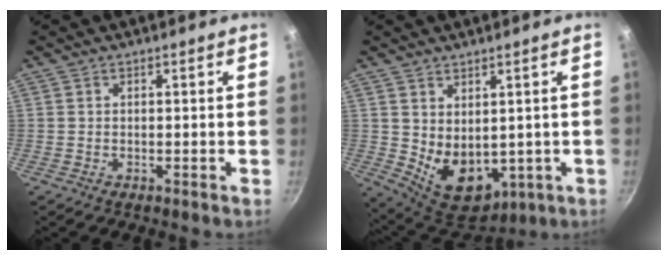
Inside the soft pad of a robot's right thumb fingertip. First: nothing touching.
{"total": 11.1, "force": [0.7, 7.6, 8.1], "torque": [-0.103, -0.031, 0.042]}